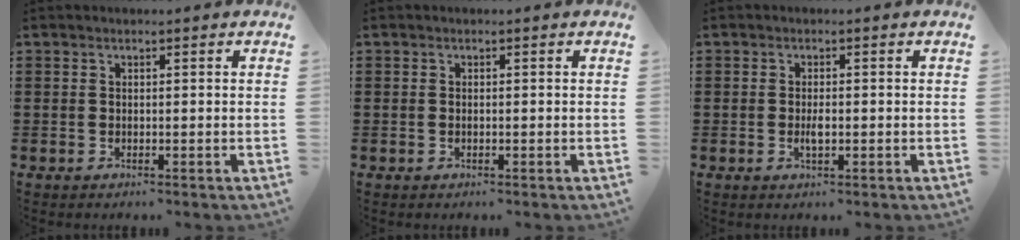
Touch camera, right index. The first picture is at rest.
{"total": 0.0}
{"total": 2.0, "force": [-0.3, 0.7, 1.9], "torque": [-0.043, -0.002, -0.008]}